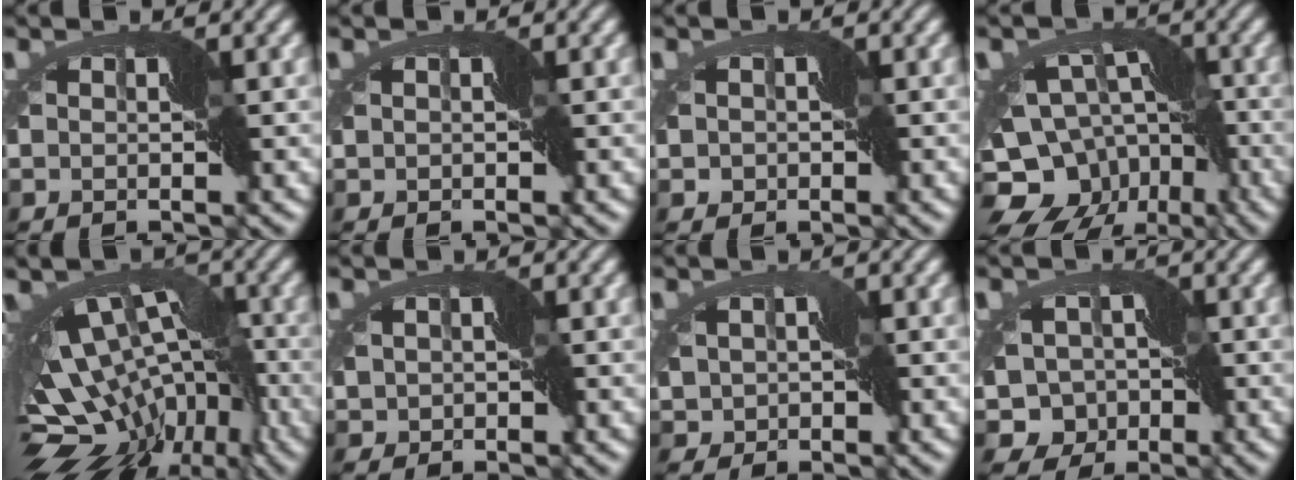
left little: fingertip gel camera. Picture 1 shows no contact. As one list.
[{"total": 0.0}, {"total": 1.4, "force": [-0.6, 1.1, 0.4], "torque": [-0.006, 0.002, -0.009]}, {"total": 12.5, "force": [-5.7, 9.1, 6.4], "torque": [-0.114, -0.008, -0.084]}, {"total": 14.8, "force": [-2.7, 8.7, 11.6], "torque": [-0.178, 0.003, 0.000]}, {"total": 2.0, "force": [-0.4, 1.7, 0.9], "torque": [-0.008, 0.007, -0.012]}, {"total": 3.7, "force": [-0.7, 3.0, 2.0], "torque": [-0.031, 0.009, -0.022]}, {"total": 7.9, "force": [-4.1, 6.1, 2.7], "torque": [-0.021, 0.001, -0.081]}]